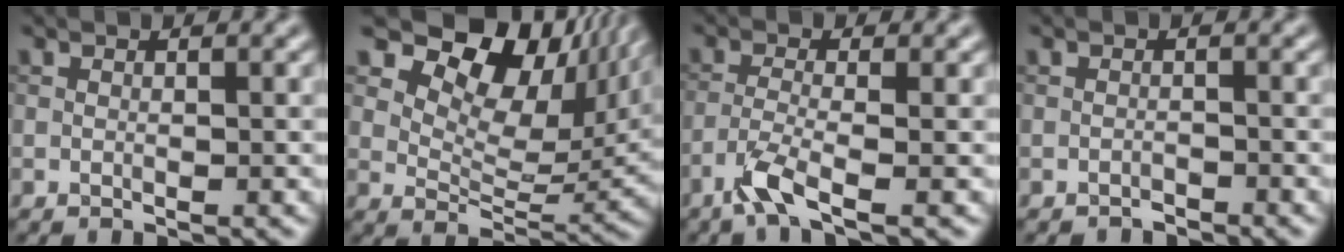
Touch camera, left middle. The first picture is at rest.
{"total": 12.7, "force": [8.1, 6.6, 7.2], "torque": [-0.119, 0.008, 0.130]}
{"total": 3.3, "force": [-2.2, 0.5, 2.4], "torque": [-0.057, -0.003, -0.058]}
{"total": 0.9, "force": [-0.9, 0.3, 0.0], "torque": [0.002, 0.001, -0.016]}